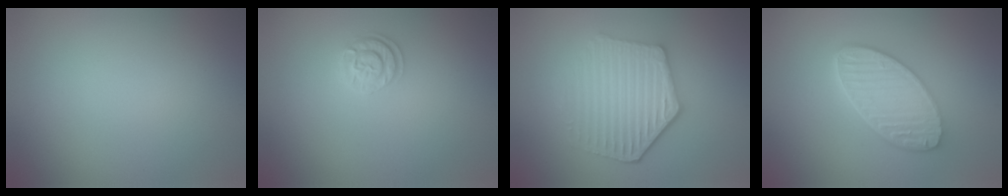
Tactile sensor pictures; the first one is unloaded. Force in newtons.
{"total": 1.9, "press": 1.7, "slide": 0.9}
{"total": 5.0, "press": 4.3, "slide": 2.6}
{"total": 5.3, "press": 4.3, "slide": 3.1}